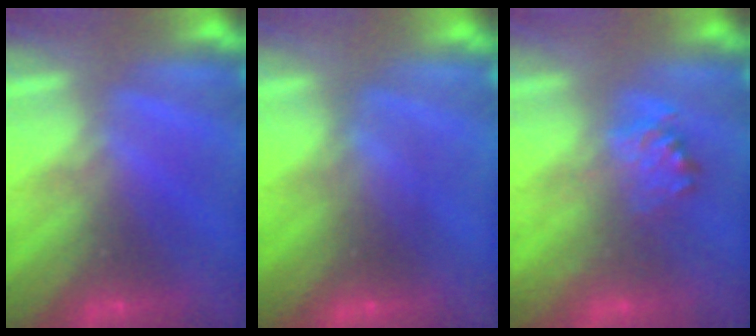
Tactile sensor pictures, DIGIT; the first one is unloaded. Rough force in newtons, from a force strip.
{"total": 2.7}
{"total": 2.3}